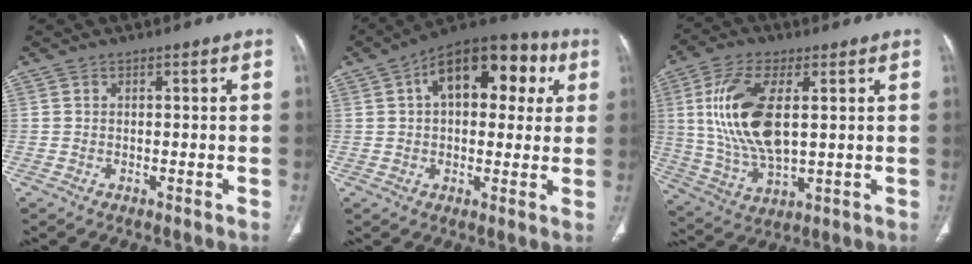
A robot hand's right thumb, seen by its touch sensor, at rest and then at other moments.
{"total": 17.8, "force": [4.7, 10.4, 13.6], "torque": [-0.145, 0.033, 0.057]}
{"total": 16.3, "force": [2.9, 7.6, 14.2], "torque": [-0.292, -0.012, 0.064]}